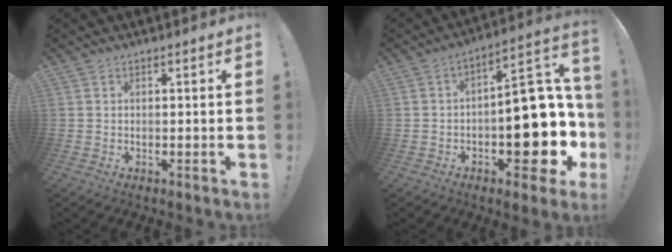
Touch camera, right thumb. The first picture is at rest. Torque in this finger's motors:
{"motor_torque": [2.58, 2.43, 1.32, -1.45, 0.43]}